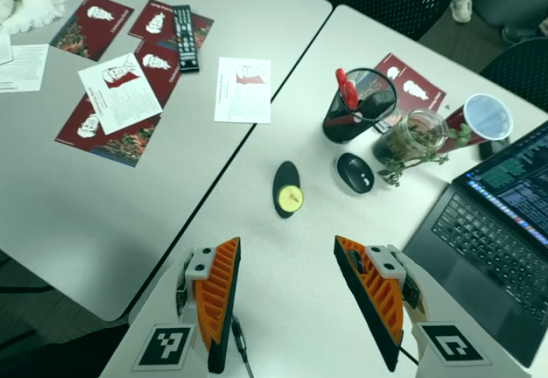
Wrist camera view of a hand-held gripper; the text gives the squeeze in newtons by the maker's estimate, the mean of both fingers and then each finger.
{"total": 0.6, "left": 0.5, "right": 0.8}